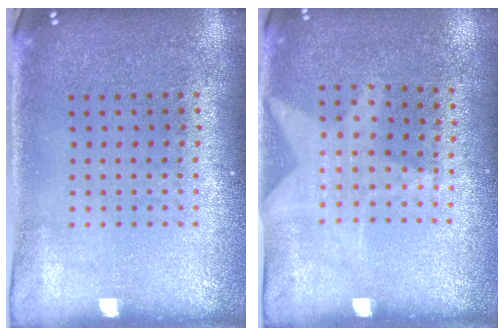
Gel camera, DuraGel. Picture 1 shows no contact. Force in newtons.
{"total": 1.1, "press": 0.8, "slide": 0.8}